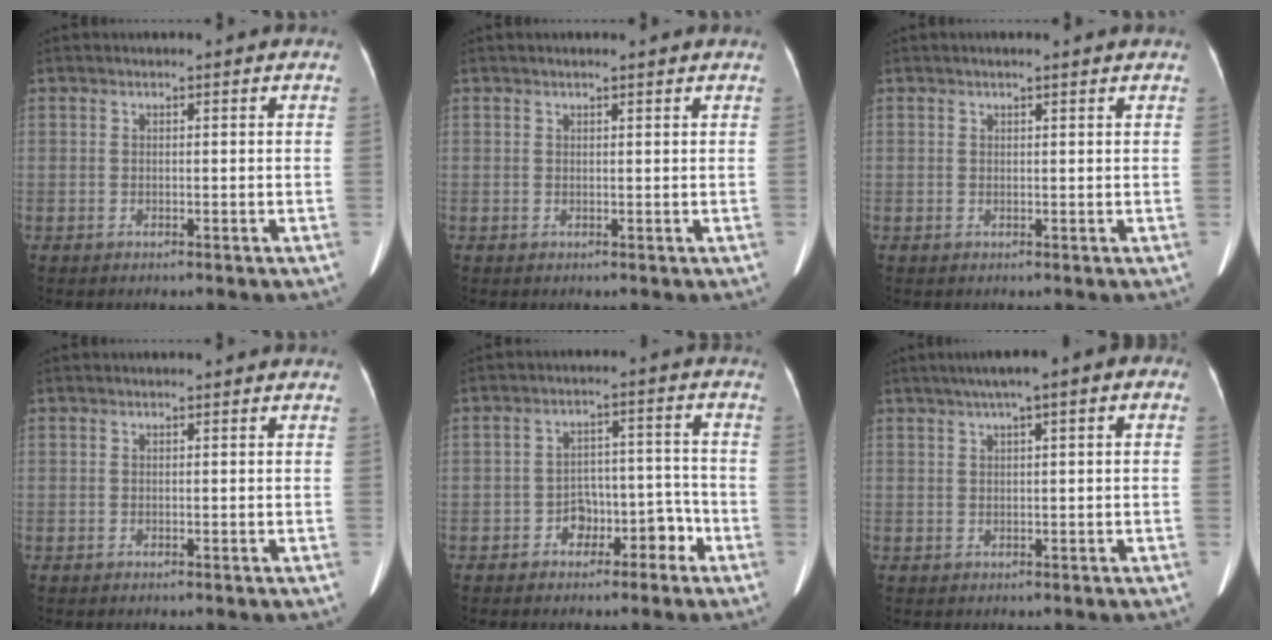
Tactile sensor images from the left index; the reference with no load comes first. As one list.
[{"total": 1.6, "force": [1.4, 0.3, 0.7], "torque": [-0.012, 0.021, 0.020]}, {"total": 1.9, "force": [1.5, 0.2, 1.0], "torque": [-0.015, 0.020, 0.021]}, {"total": 0.0}, {"total": 5.6, "force": [-3.3, 3.5, 2.8], "torque": [-0.032, 0.040, -0.048]}, {"total": 6.6, "force": [2.8, 1.4, 5.8], "torque": [-0.085, 0.037, 0.034]}]